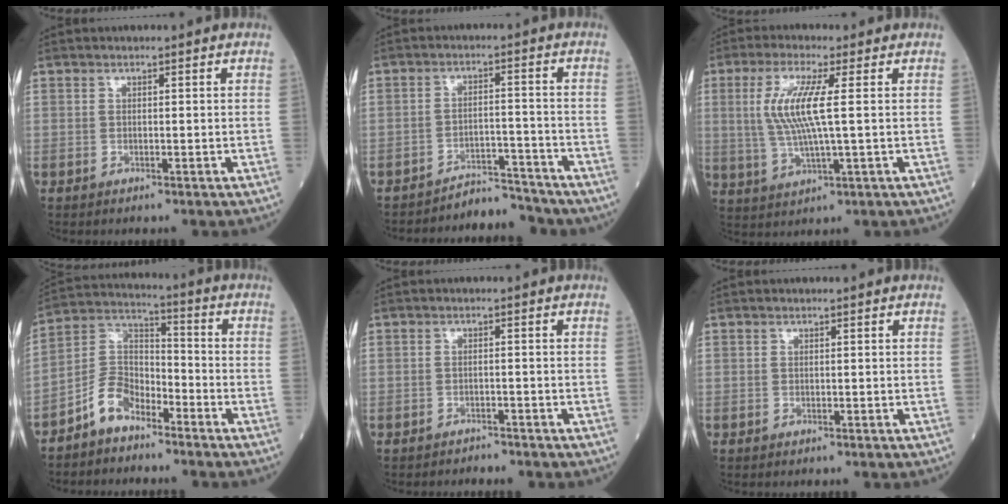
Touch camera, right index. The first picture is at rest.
{"total": 6.2, "force": [-5.9, 1.6, -0.5], "torque": [0.016, 0.024, -0.091]}
{"total": 8.3, "force": [1.3, 0.6, 8.2], "torque": [-0.185, 0.001, 0.027]}
{"total": 7.5, "force": [-5.2, 4.2, 3.4], "torque": [-0.071, 0.021, -0.107]}
{"total": 2.1, "force": [-2.0, 0.6, -0.1], "torque": [-0.001, -0.002, -0.027]}
{"total": 0.0}